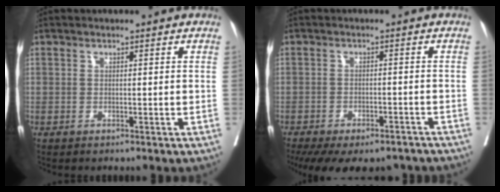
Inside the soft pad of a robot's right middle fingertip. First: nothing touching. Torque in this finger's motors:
{"motor_torque": [1.12, -1.02, 0.19, 0.05]}